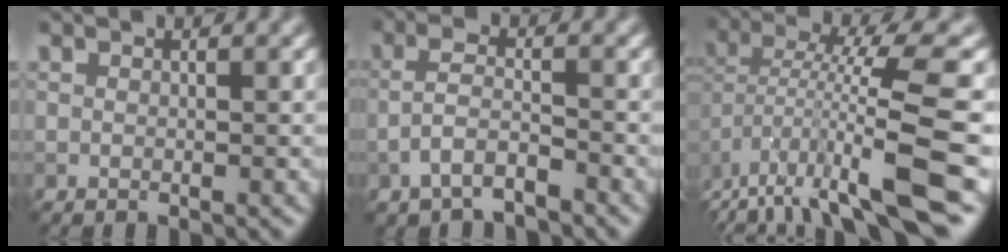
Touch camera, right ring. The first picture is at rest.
{"total": 3.3, "force": [-2.0, 1.1, 2.4], "torque": [-0.051, 0.007, -0.047]}
{"total": 8.2, "force": [-3.6, 1.8, 7.1], "torque": [-0.122, 0.008, -0.066]}